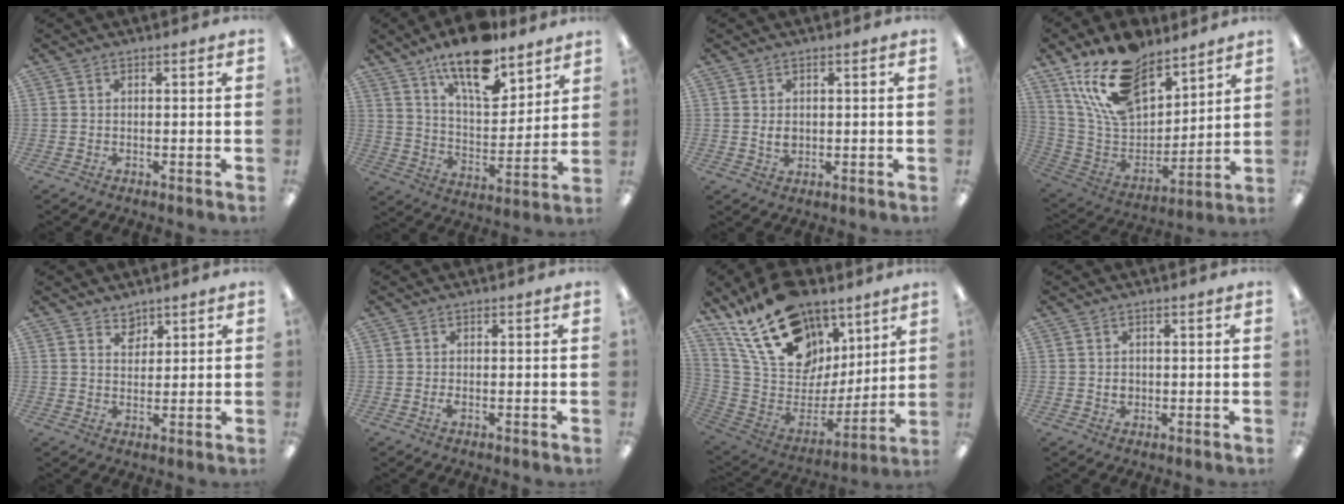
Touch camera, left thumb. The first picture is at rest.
{"total": 16.3, "force": [12.2, 5.9, 9.1], "torque": [-0.152, -0.068, 0.210]}
{"total": 2.4, "force": [0.3, 1.7, 1.6], "torque": [-0.033, 0.004, 0.005]}
{"total": 19.0, "force": [13.9, 9.4, 8.9], "torque": [-0.181, -0.074, 0.254]}
{"total": 3.6, "force": [3.1, 1.9, 0.3], "torque": [0.003, -0.018, 0.056]}
{"total": 0.8, "force": [-0.2, 0.3, 0.7], "torque": [-0.013, 0.000, -0.003]}
{"total": 23.4, "force": [14.5, 14.5, 11.3], "torque": [-0.204, -0.090, 0.276]}
{"total": 1.6, "force": [0.2, 1.3, 0.8], "torque": [-0.016, 0.004, 0.004]}